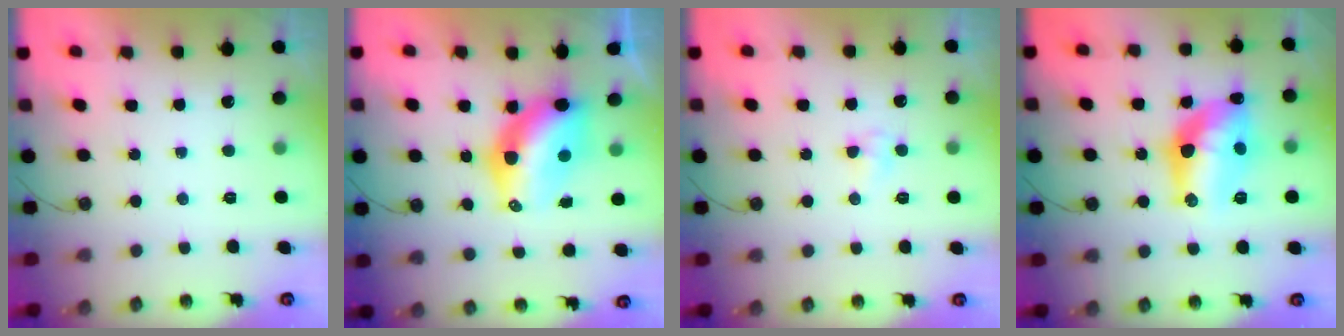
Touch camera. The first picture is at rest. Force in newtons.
{"total": 10.8, "press": 10.8, "slide": 0.8}
{"total": 3.6, "press": 3.6, "slide": 0.5}
{"total": 14.5, "press": 14.5, "slide": 0.7}